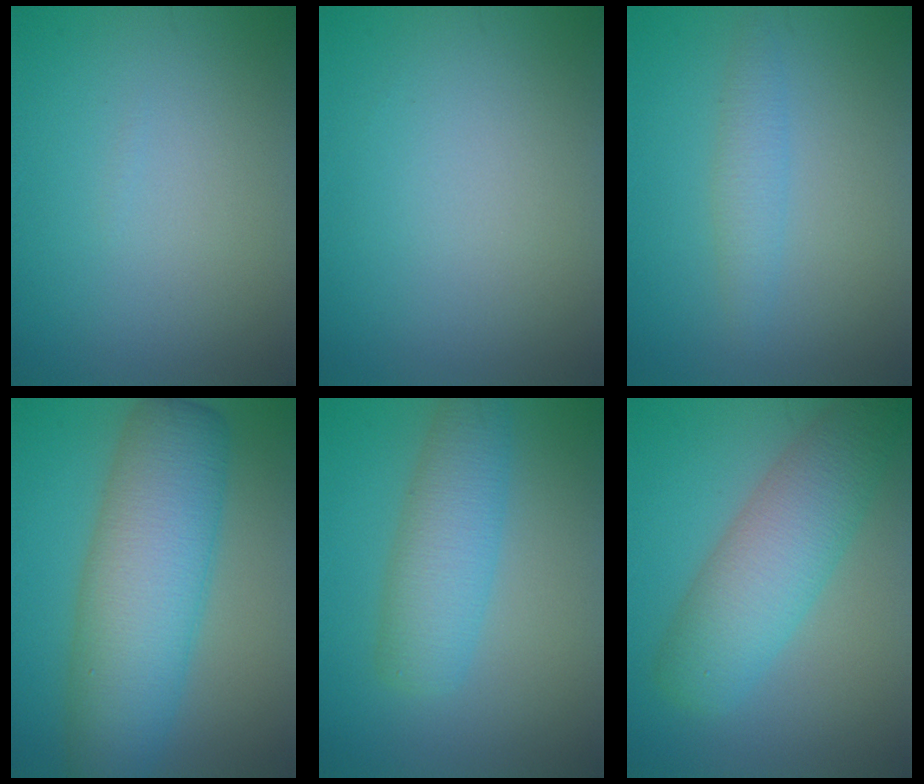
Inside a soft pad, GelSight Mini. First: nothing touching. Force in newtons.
{"total": 0.0}
{"total": 1.9, "press": 1.9, "slide": 0.0}
{"total": 10.2, "press": 10.2, "slide": 0.3}
{"total": 5.1, "press": 5.1, "slide": 0.2}
{"total": 6.9, "press": 6.9, "slide": 0.2}